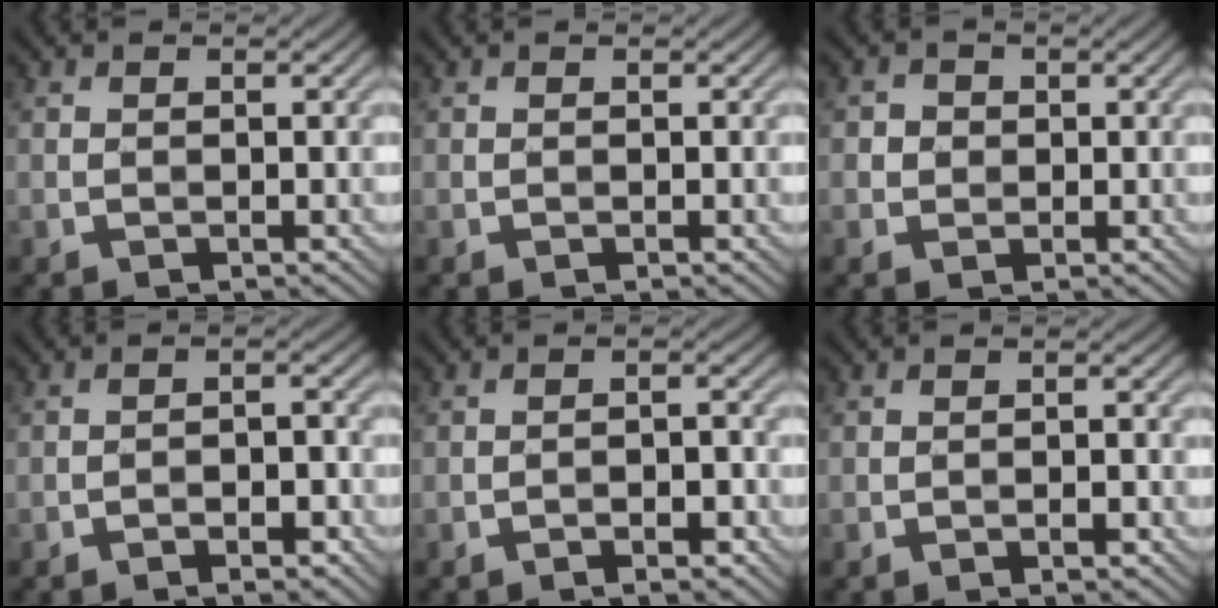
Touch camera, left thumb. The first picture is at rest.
{"total": 0.0}
{"total": 1.9, "force": [0.2, 1.8, 0.5], "torque": [-0.009, -0.002, 0.001]}
{"total": 3.7, "force": [-2.3, 0.9, 2.8], "torque": [-0.044, 0.012, -0.039]}
{"total": 3.3, "force": [-2.0, 0.7, 2.5], "torque": [-0.042, 0.011, -0.036]}
{"total": 1.8, "force": [-1.0, 0.2, 1.5], "torque": [-0.024, 0.009, -0.018]}